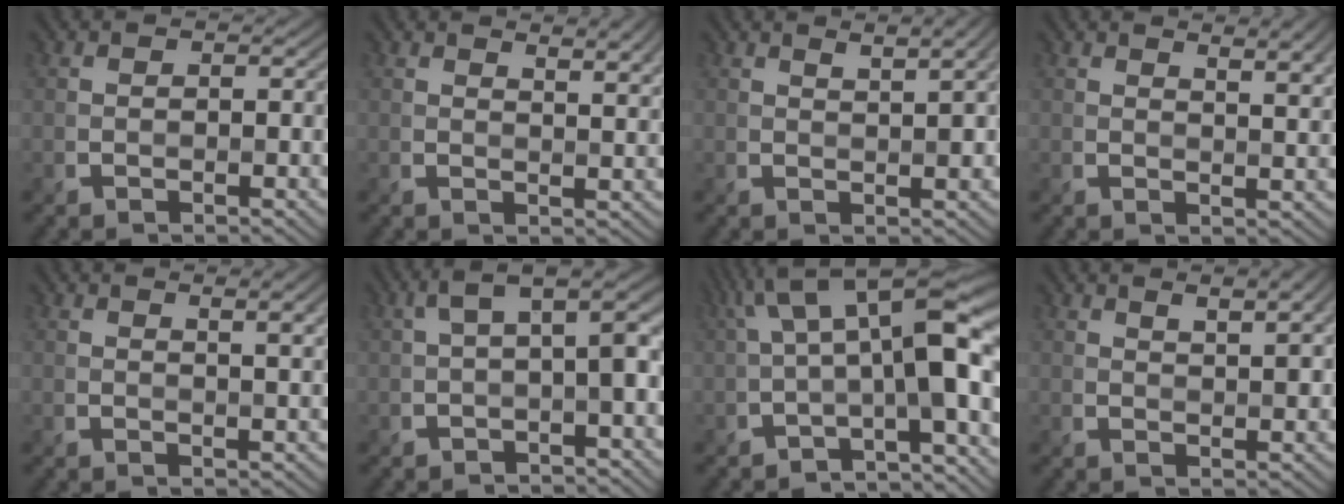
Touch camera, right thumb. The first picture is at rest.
{"total": 5.1, "force": [3.5, 1.4, 3.4], "torque": [-0.056, 0.003, 0.056]}
{"total": 3.9, "force": [2.3, 0.7, 3.1], "torque": [-0.050, 0.008, 0.035]}
{"total": 5.6, "force": [3.6, 1.5, 4.0], "torque": [-0.059, 0.005, 0.055]}
{"total": 4.2, "force": [2.4, 1.0, 3.3], "torque": [-0.049, 0.005, 0.034]}
{"total": 4.4, "force": [0.1, 1.2, 4.2], "torque": [-0.066, 0.014, -0.003]}
{"total": 11.0, "force": [0.8, 3.0, 10.6], "torque": [-0.166, 0.021, 0.005]}
{"total": 4.4, "force": [2.7, 1.0, 3.3], "torque": [-0.057, 0.006, 0.047]}